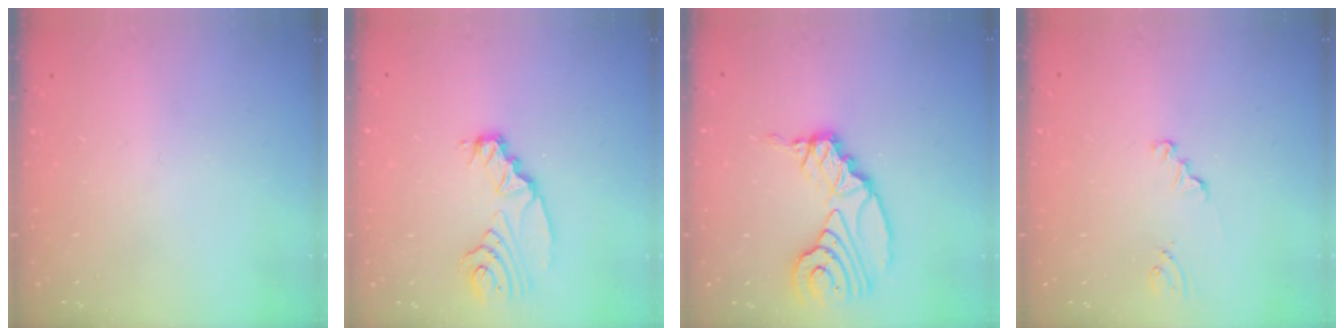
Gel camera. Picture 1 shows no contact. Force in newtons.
{"total": 8.9, "press": 8.8, "slide": 1.1}
{"total": 13.9, "press": 13.9, "slide": 0.8}
{"total": 1.2, "press": 1.2, "slide": 0.1}